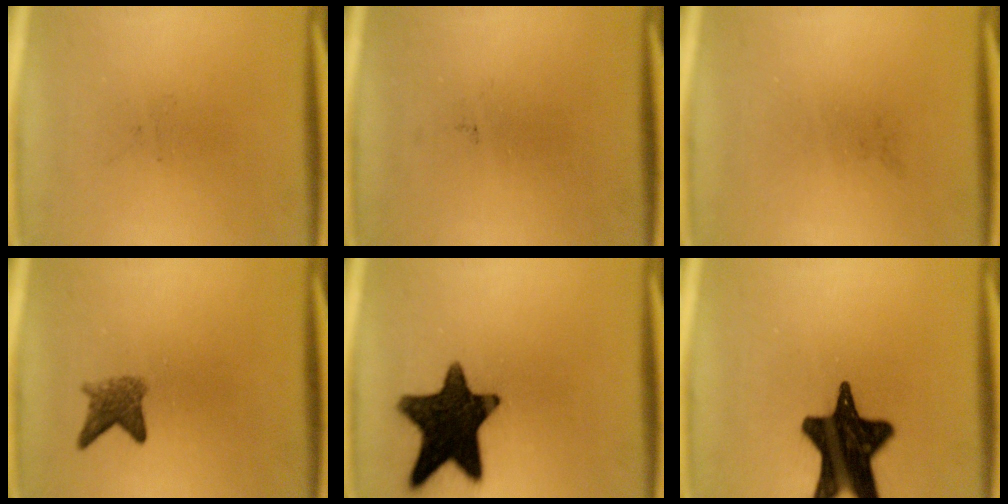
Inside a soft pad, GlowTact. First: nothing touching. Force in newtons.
{"total": 0.0}
{"total": 0.0}
{"total": 3.2}
{"total": 16.0}
{"total": 18.9}